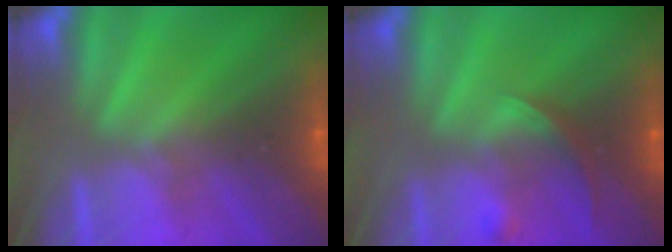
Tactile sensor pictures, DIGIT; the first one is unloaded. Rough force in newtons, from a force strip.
{"total": 2.2}